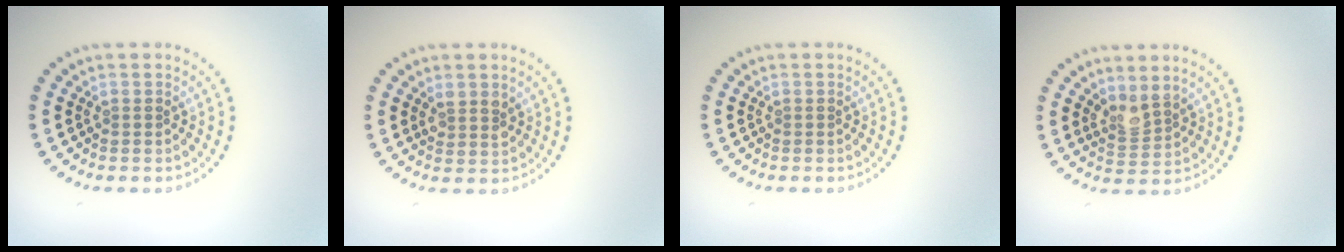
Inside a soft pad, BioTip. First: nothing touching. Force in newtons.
{"total": 1.7, "press": 1.6, "slide": 0.7}
{"total": 0.0}
{"total": 2.0, "press": 1.5, "slide": 1.3}